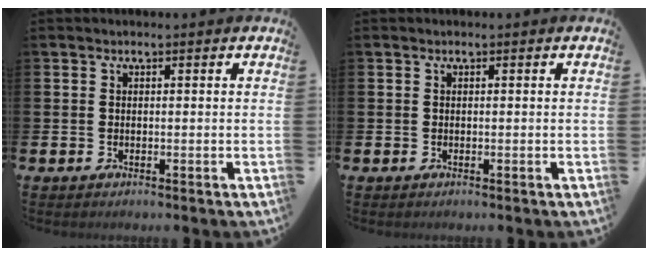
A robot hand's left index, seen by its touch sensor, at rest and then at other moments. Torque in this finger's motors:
{"motor_torque": [-0.07, -0.20, 0.05, 0.01]}